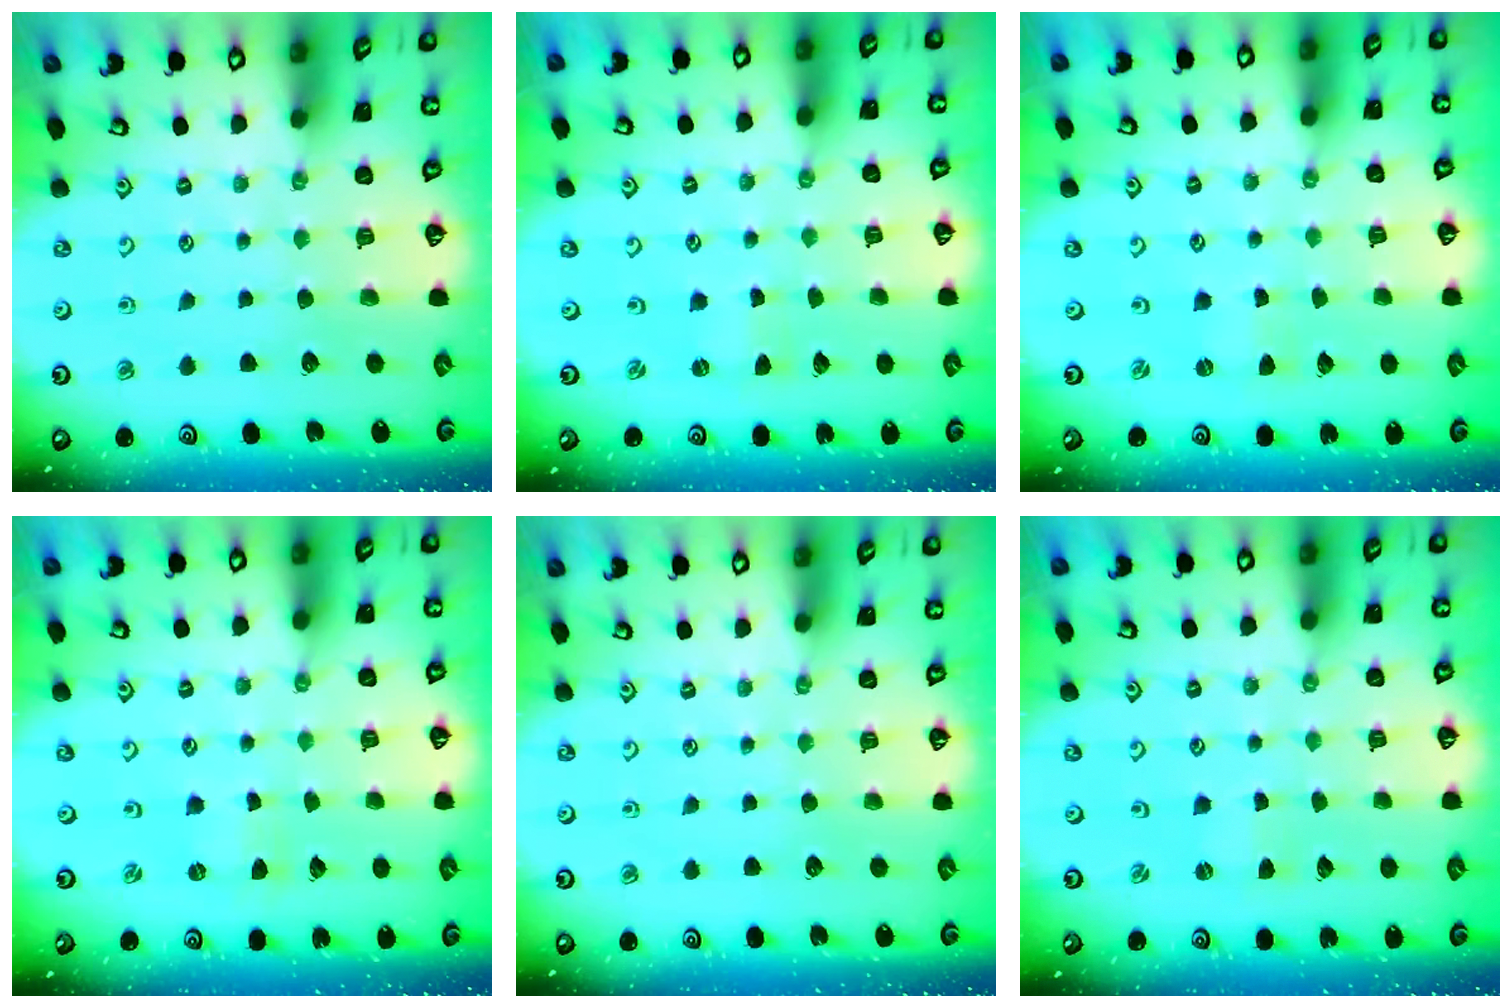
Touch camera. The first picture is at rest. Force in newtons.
{"total": 0.0}
{"total": 0.0}
{"total": 0.0}
{"total": 0.0}
{"total": 0.7, "press": 0.7, "slide": 0.1}